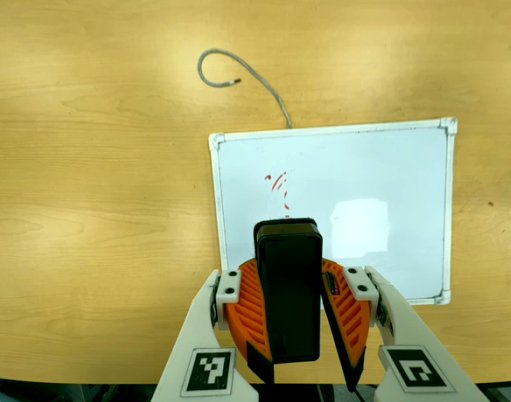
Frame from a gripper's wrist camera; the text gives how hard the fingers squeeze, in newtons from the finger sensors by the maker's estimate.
{"total": 11.4, "left": 10.4, "right": 12.3}